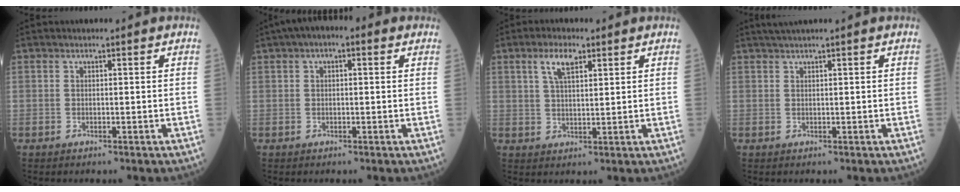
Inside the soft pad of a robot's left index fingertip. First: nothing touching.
{"total": 5.0, "force": [2.3, 2.0, 3.9], "torque": [-0.066, 0.035, 0.027]}
{"total": 4.7, "force": [2.5, 1.6, 3.6], "torque": [-0.078, 0.009, 0.050]}
{"total": 1.7, "force": [1.2, -0.4, 1.1], "torque": [-0.024, 0.012, 0.027]}